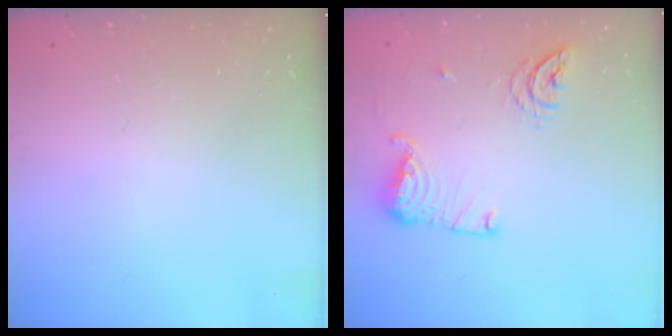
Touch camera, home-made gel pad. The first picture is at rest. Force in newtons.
{"total": 12.2, "press": 12.1, "slide": 1.2}